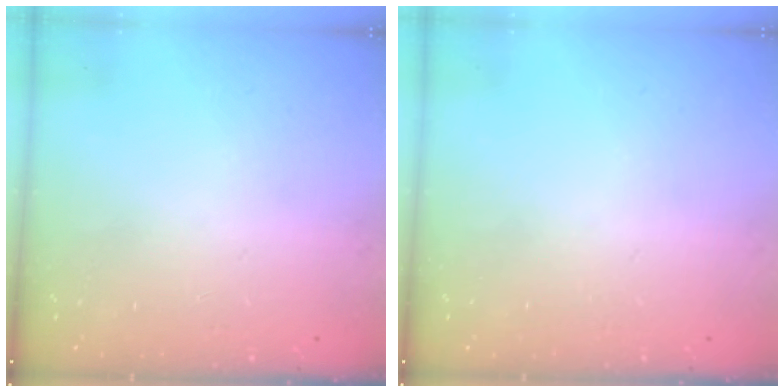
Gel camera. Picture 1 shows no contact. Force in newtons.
{"total": 0.0}